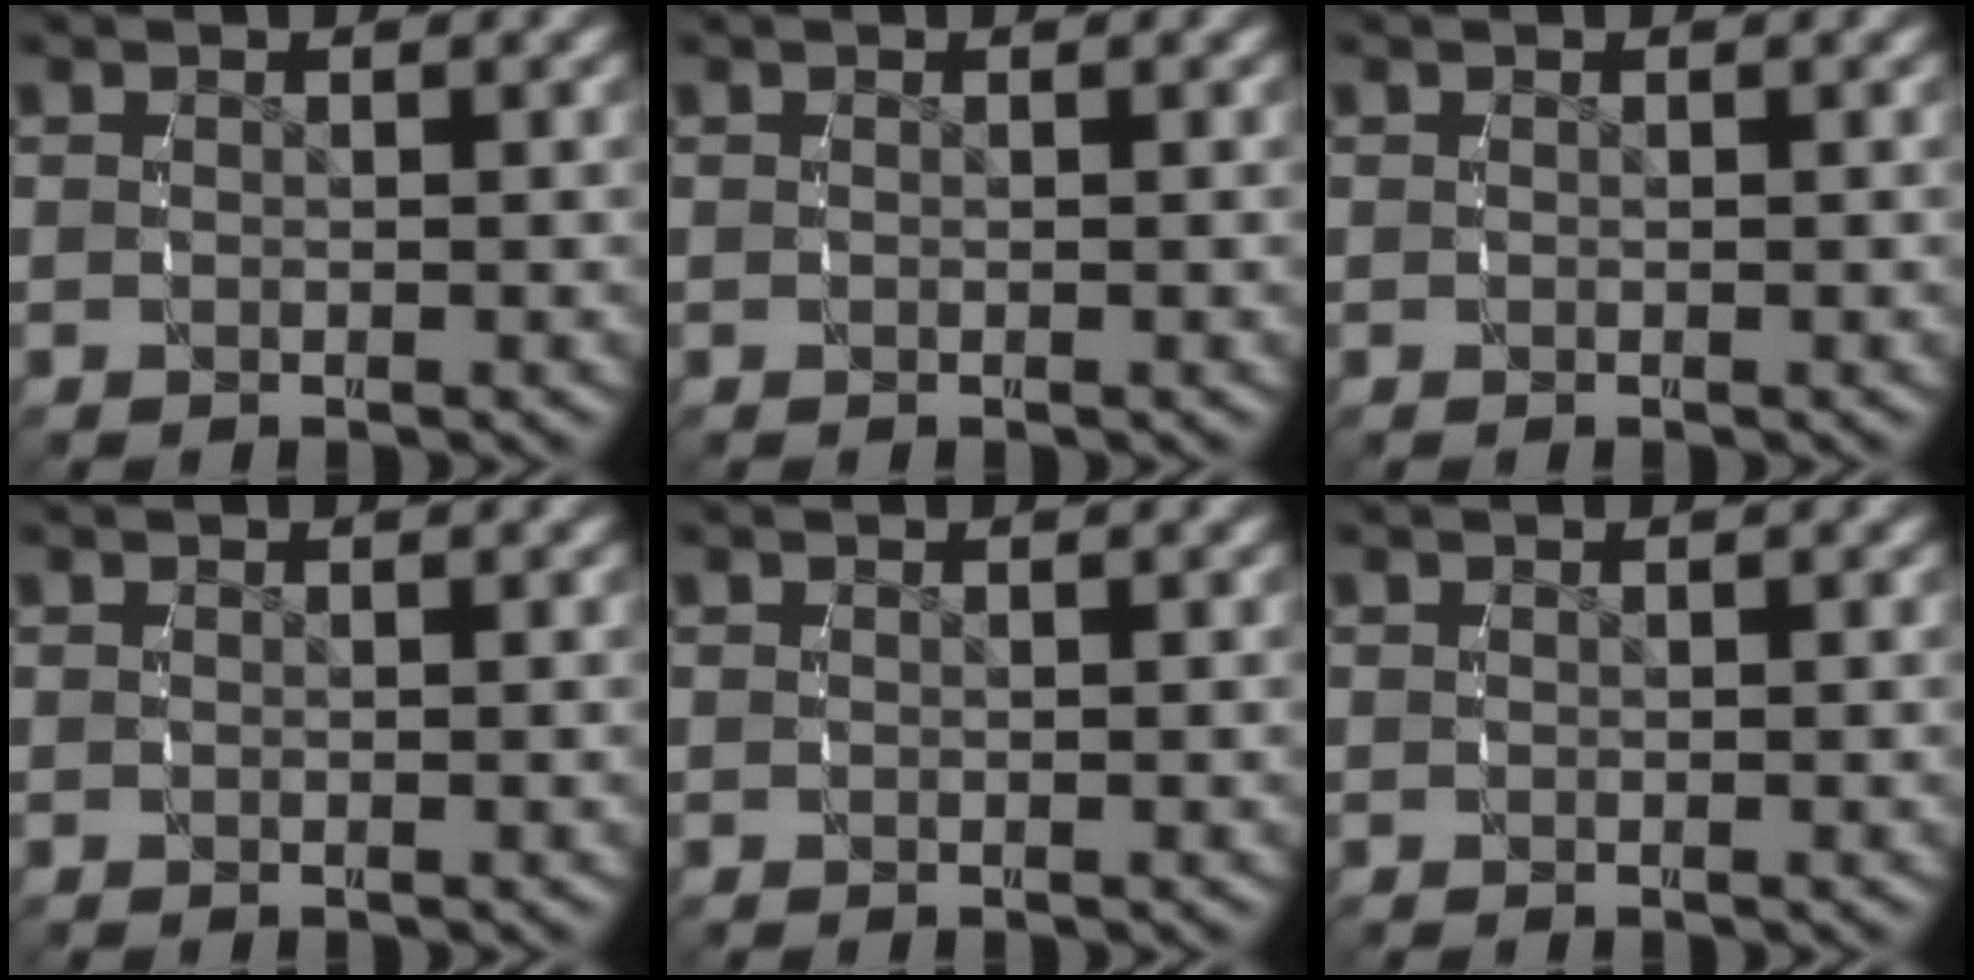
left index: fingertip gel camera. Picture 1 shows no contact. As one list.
[{"total": 0.0}, {"total": 0.0}, {"total": 0.0}, {"total": 0.0}, {"total": 0.0}]